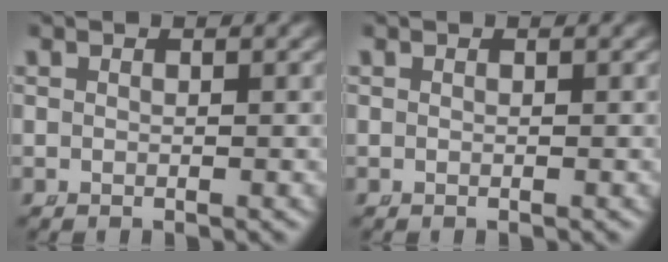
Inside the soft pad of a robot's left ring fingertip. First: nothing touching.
{"total": 0.0}